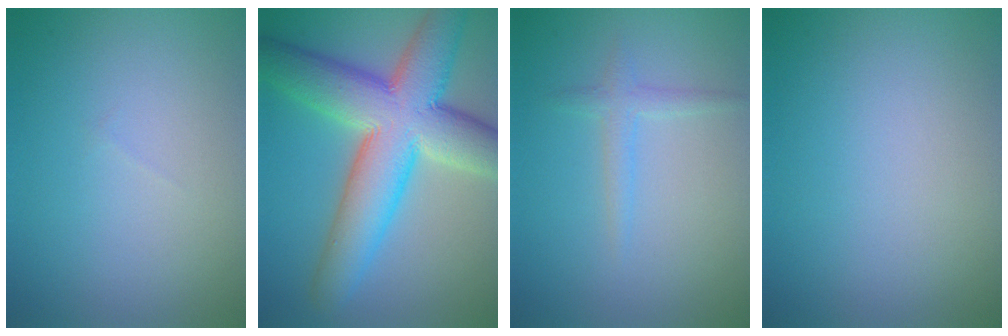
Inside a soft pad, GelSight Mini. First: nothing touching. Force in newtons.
{"total": 11.8, "press": 11.8, "slide": 0.7}
{"total": 1.4, "press": 1.4, "slide": 0.1}
{"total": 0.0}